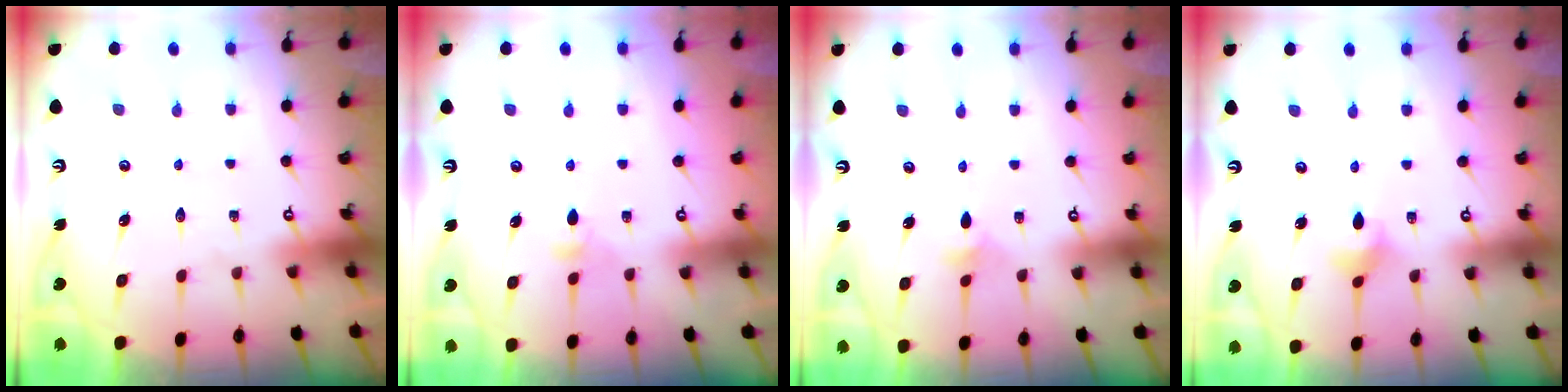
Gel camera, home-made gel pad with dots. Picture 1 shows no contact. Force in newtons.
{"total": 3.1, "press": 2.9, "slide": 0.8}
{"total": 2.6, "press": 2.6, "slide": 0.5}
{"total": 4.1, "press": 4.0, "slide": 0.7}